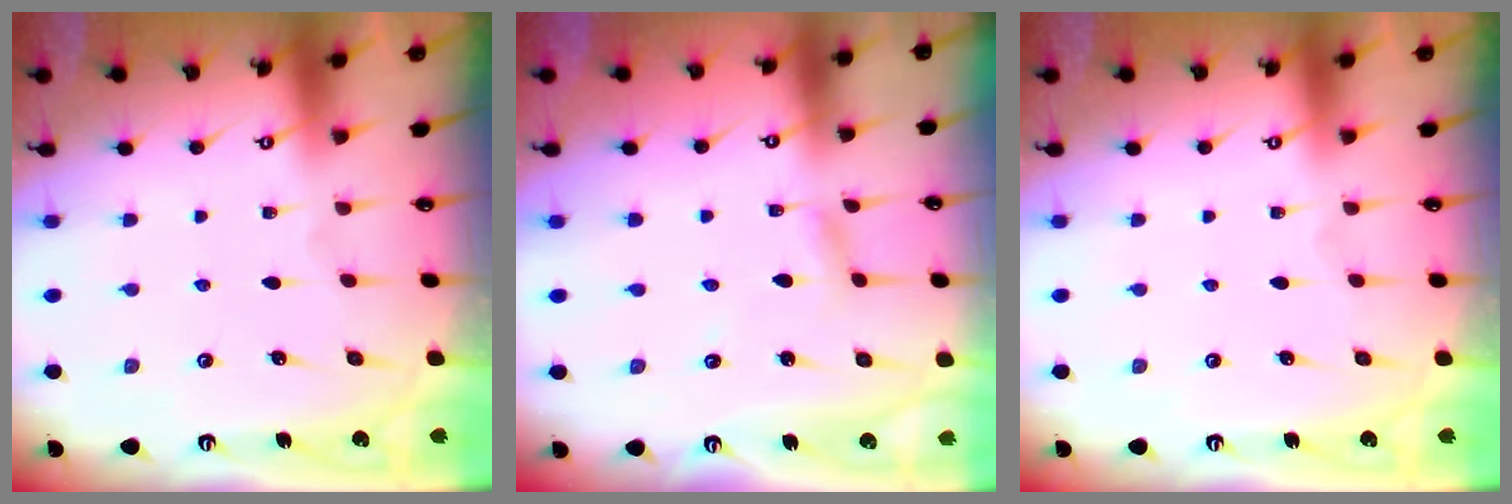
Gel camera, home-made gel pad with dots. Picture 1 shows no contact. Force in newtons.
{"total": 2.9, "press": 2.9, "slide": 0.1}
{"total": 0.0}